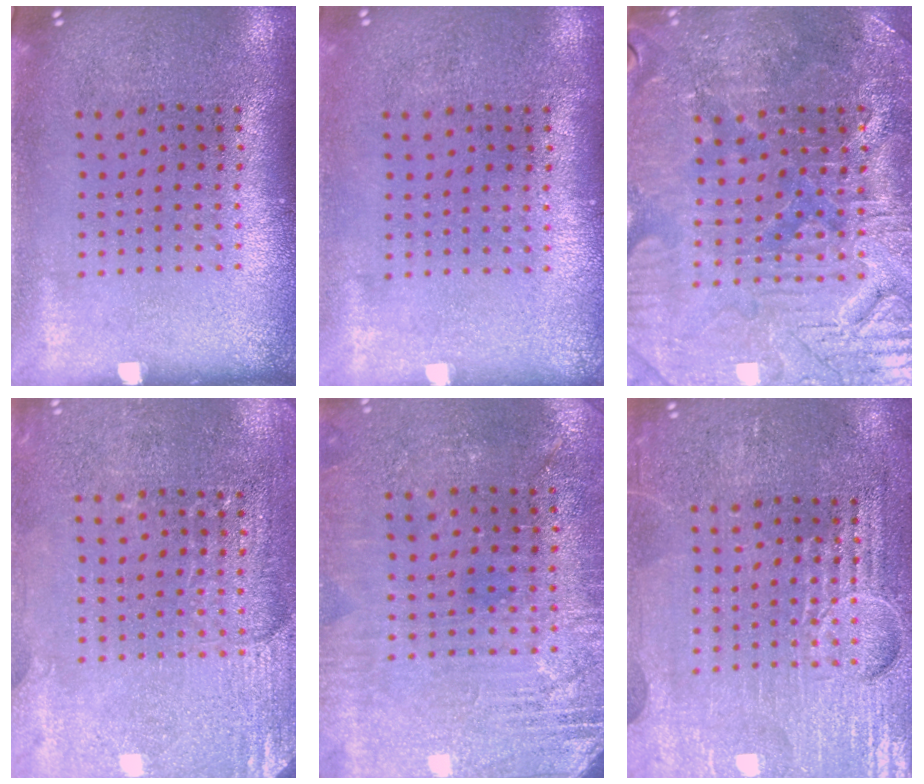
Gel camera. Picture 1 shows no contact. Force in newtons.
{"total": 0.0}
{"total": 3.6, "press": 3.6, "slide": 0.5}
{"total": 2.9, "press": 2.8, "slide": 0.8}
{"total": 2.8, "press": 2.7, "slide": 0.7}
{"total": 4.0, "press": 4.0, "slide": 0.5}